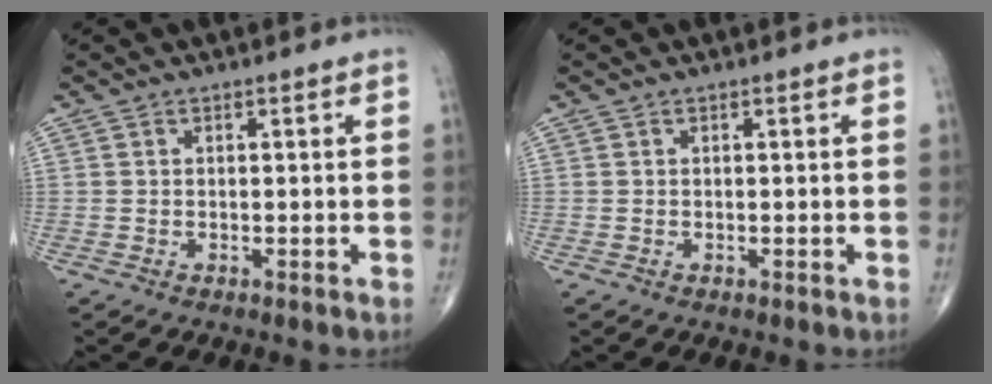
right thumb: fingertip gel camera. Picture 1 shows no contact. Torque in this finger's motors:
{"motor_torque": [0.00, 0.00, 0.00, 0.00, 0.00]}